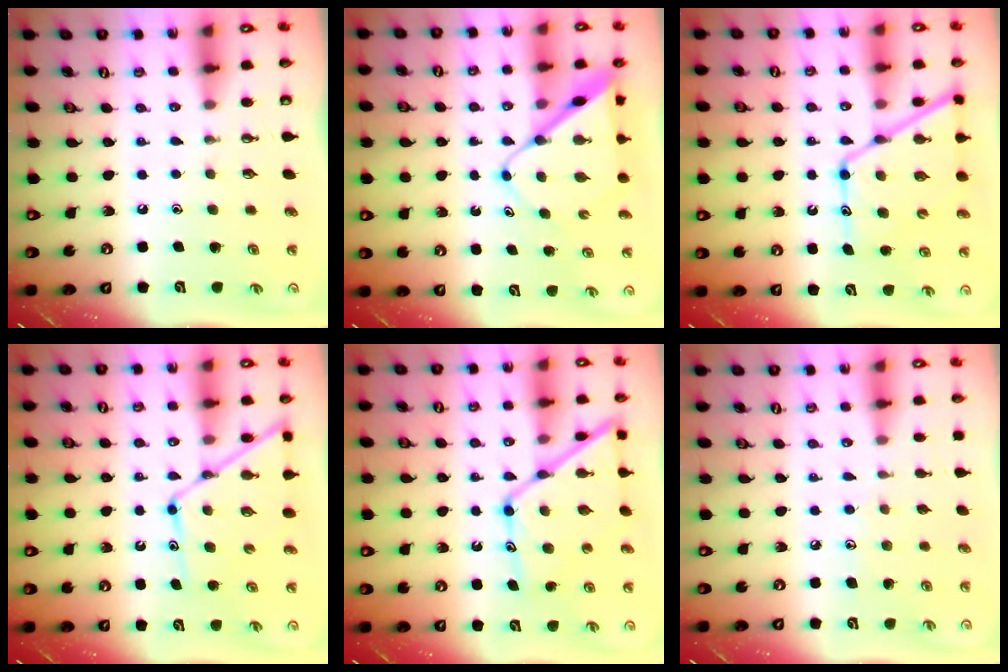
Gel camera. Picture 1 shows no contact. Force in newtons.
{"total": 8.9, "press": 8.9, "slide": 0.6}
{"total": 15.3, "press": 15.2, "slide": 1.4}
{"total": 12.2, "press": 12.1, "slide": 0.9}
{"total": 16.2, "press": 16.2, "slide": 1.4}
{"total": 6.0, "press": 6.0, "slide": 0.6}